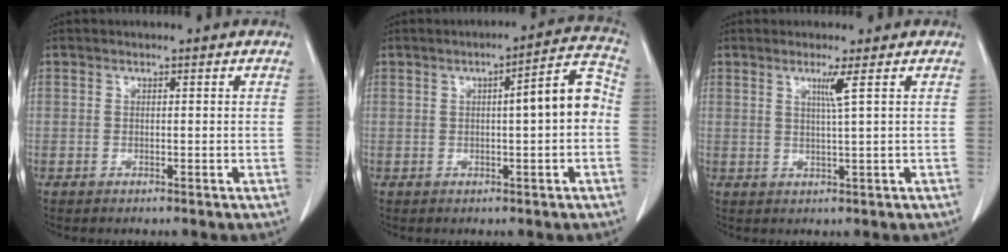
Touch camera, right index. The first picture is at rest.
{"total": 7.1, "force": [-0.1, 1.1, 7.0], "torque": [-0.093, 0.026, -0.005]}
{"total": 2.5, "force": [1.1, -0.9, 2.1], "torque": [-0.041, -0.007, 0.023]}